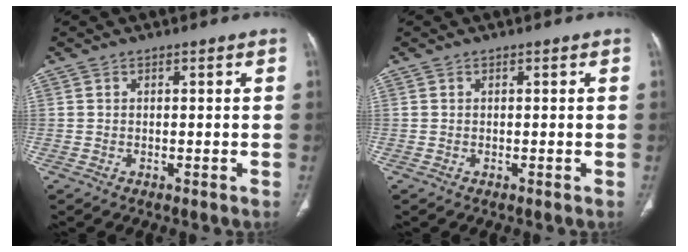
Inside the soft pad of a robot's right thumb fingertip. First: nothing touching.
{"total": 0.0}